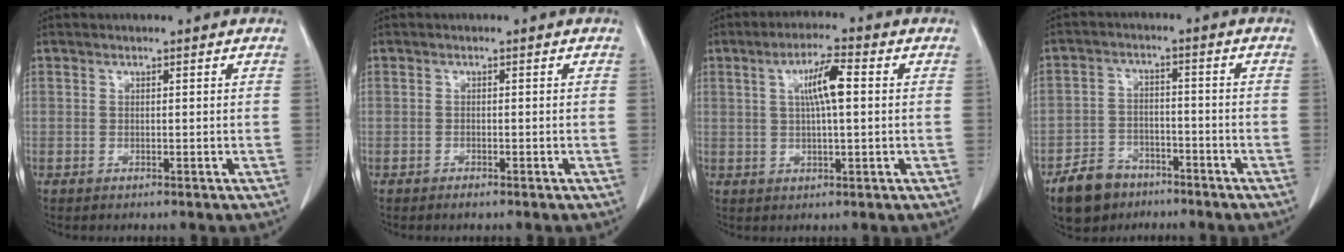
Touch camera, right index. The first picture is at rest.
{"total": 0.8, "force": [-0.7, 0.1, 0.4], "torque": [-0.013, -0.003, -0.009]}
{"total": 6.0, "force": [1.2, 0.7, 5.9], "torque": [-0.105, 0.010, 0.020]}
{"total": 7.5, "force": [-5.5, 4.6, 2.2], "torque": [-0.059, 0.002, -0.092]}